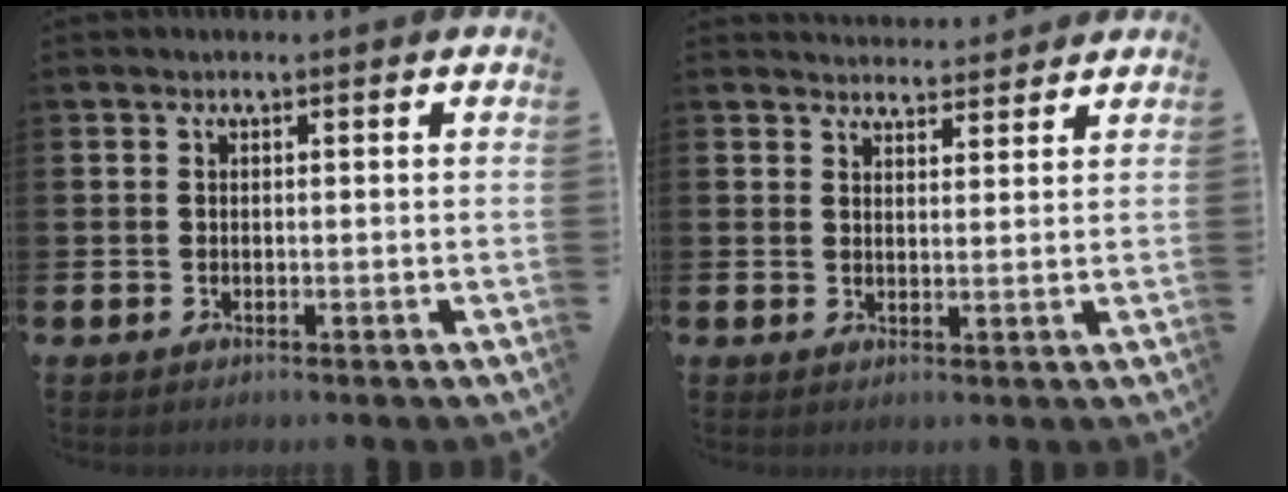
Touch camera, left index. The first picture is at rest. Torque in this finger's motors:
{"motor_torque": [0.22, -0.48, 0.01, -0.03]}